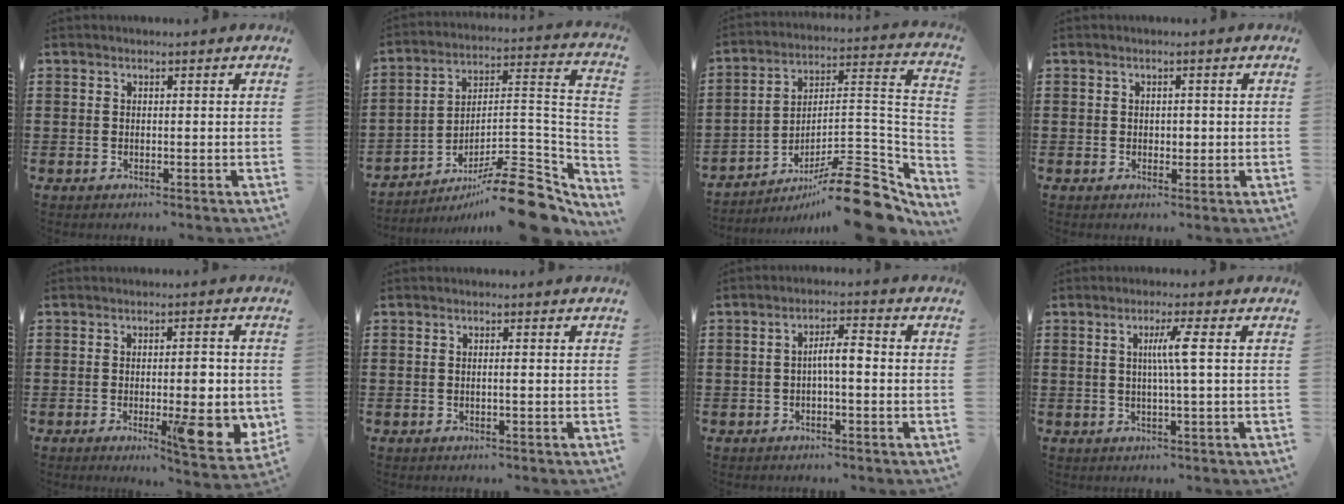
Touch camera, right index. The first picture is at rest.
{"total": 14.1, "force": [-9.5, 3.5, 9.8], "torque": [-0.128, 0.043, -0.166]}
{"total": 15.0, "force": [-10.0, 3.6, 10.6], "torque": [-0.132, 0.040, -0.172]}
{"total": 1.0, "force": [0.1, 0.8, 0.7], "torque": [-0.014, 0.004, 0.001]}
{"total": 8.4, "force": [-1.4, 2.2, 8.0], "torque": [-0.106, -0.009, -0.020]}
{"total": 0.6, "force": [-0.2, -0.2, 0.5], "torque": [-0.009, -0.002, -0.003]}
{"total": 3.6, "force": [-0.5, 0.7, 3.5], "torque": [-0.063, 0.007, -0.012]}
{"total": 4.2, "force": [0.5, -0.6, 4.1], "torque": [-0.078, -0.004, 0.002]}